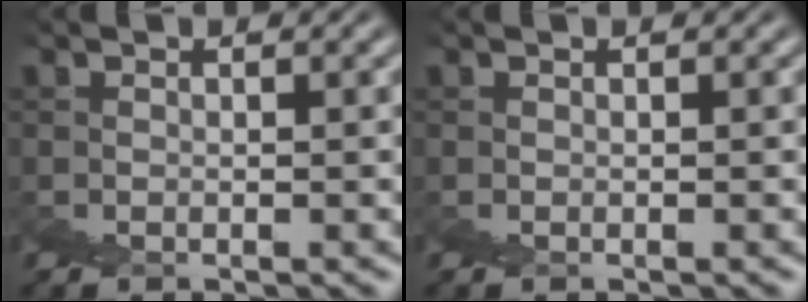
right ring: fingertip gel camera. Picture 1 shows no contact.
{"total": 0.0}